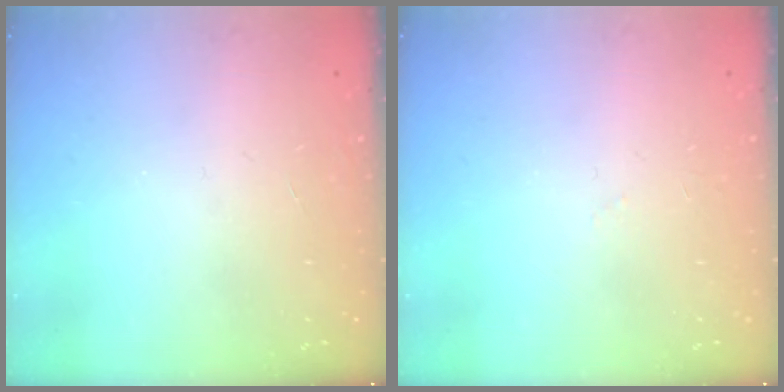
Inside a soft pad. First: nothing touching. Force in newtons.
{"total": 2.6, "press": 2.5, "slide": 0.5}